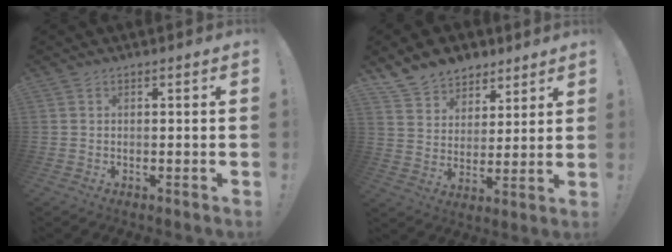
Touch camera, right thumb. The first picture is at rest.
{"total": 10.3, "force": [7.9, 6.5, 1.5], "torque": [-0.039, -0.061, 0.159]}